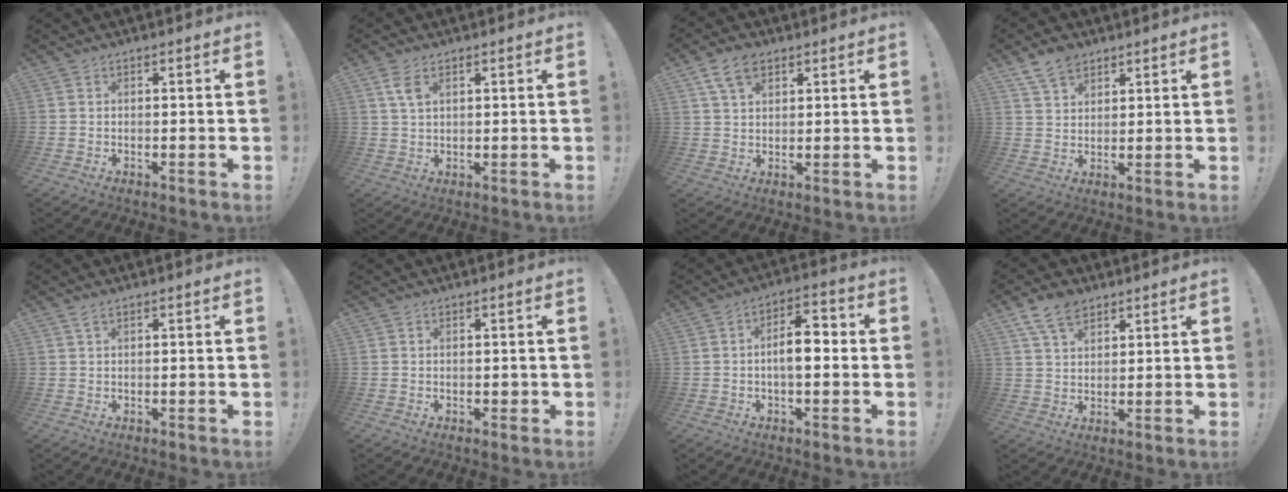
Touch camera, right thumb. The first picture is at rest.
{"total": 4.8, "force": [2.2, 2.5, 3.4], "torque": [-0.069, -0.002, 0.042]}
{"total": 7.4, "force": [4.1, 4.4, 4.4], "torque": [-0.075, -0.007, 0.078]}
{"total": 7.1, "force": [5.0, 4.3, 2.8], "torque": [-0.052, -0.018, 0.097]}
{"total": 1.8, "force": [1.0, 0.6, 1.3], "torque": [-0.033, 0.004, 0.019]}
{"total": 0.8, "force": [0.0, 0.7, 0.4], "torque": [-0.008, 0.003, 0.000]}
{"total": 8.9, "force": [-1.0, 4.2, 7.8], "torque": [-0.127, 0.013, -0.021]}
{"total": 8.8, "force": [5.6, 5.1, 4.4], "torque": [-0.074, -0.019, 0.108]}